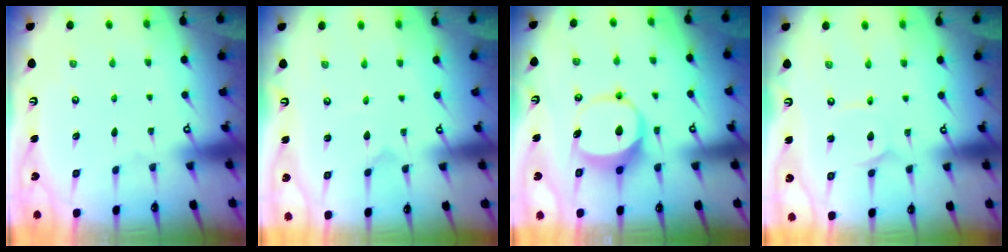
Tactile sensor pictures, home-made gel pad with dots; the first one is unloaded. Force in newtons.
{"total": 0.0}
{"total": 7.9, "press": 7.8, "slide": 1.2}
{"total": 2.4, "press": 2.4, "slide": 0.2}